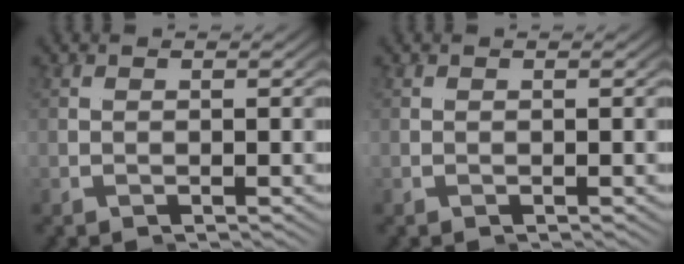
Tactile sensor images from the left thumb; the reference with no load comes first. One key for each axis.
{"total": 0.0}